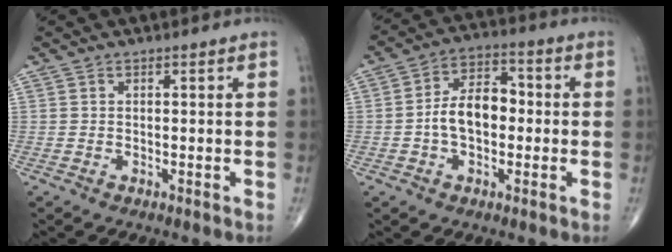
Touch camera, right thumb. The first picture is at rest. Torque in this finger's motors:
{"motor_torque": [1.29, 1.57, 0.76, -0.53, 0.04]}